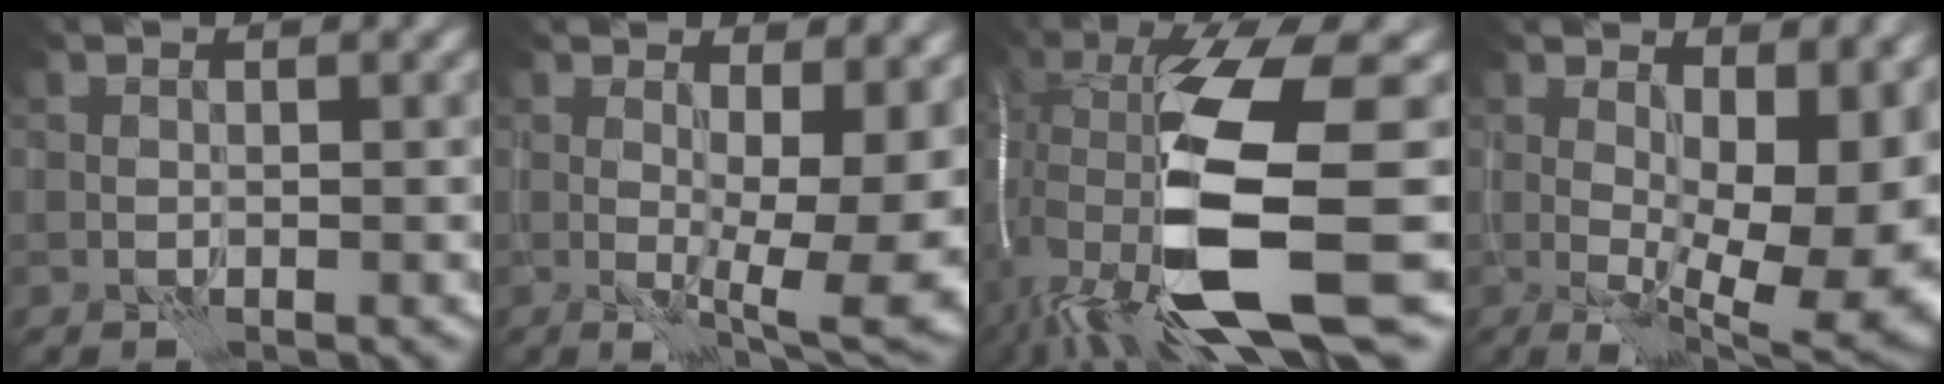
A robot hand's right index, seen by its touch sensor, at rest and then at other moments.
{"total": 9.6, "force": [0.1, 3.3, 9.0], "torque": [-0.115, -0.012, 0.006]}
{"total": 15.1, "force": [-1.9, 3.9, 14.5], "torque": [-0.285, -0.016, -0.021]}
{"total": 12.8, "force": [1.0, 5.7, 11.5], "torque": [-0.144, -0.015, 0.029]}